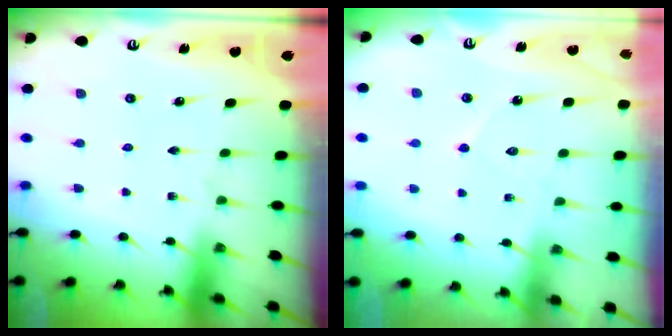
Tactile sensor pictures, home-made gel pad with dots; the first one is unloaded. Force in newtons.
{"total": 6.0, "press": 6.0, "slide": 0.5}